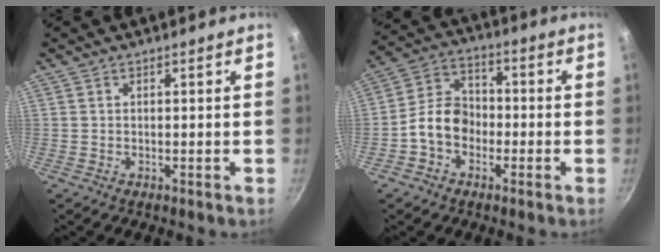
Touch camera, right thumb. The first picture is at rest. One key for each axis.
{"total": 8.9, "fx": -2.6, "fy": 6.8, "fz": 5.1, "tx": -0.060, "ty": 0.036, "tz": -0.061}